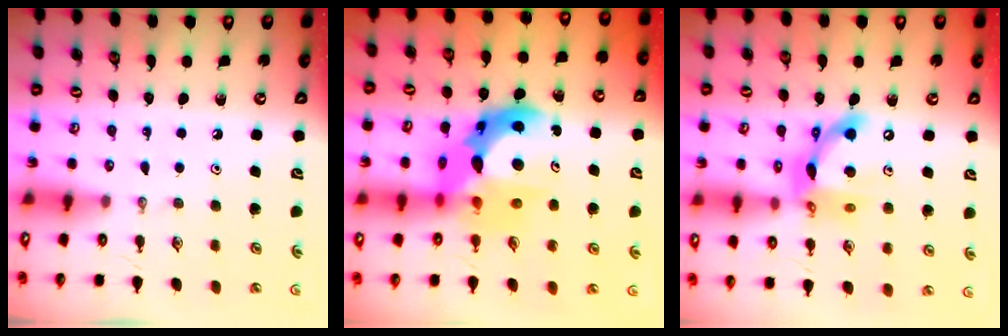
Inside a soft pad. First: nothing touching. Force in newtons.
{"total": 16.5, "press": 16.5, "slide": 1.3}
{"total": 12.7, "press": 12.6, "slide": 1.5}